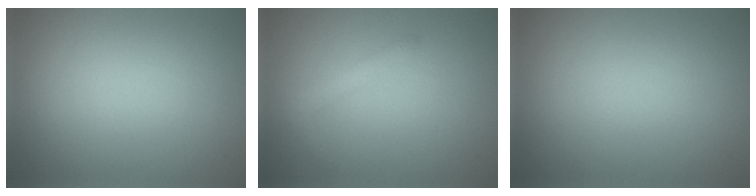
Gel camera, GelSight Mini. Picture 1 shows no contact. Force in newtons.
{"total": 1.5, "press": 1.5, "slide": 0.1}
{"total": 0.0}